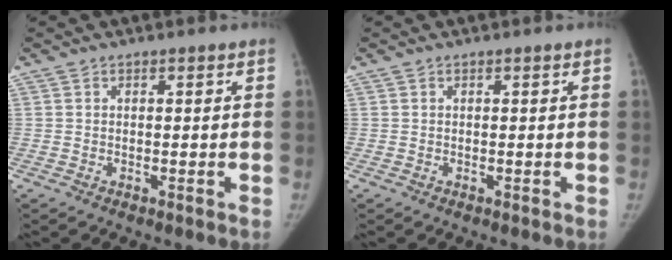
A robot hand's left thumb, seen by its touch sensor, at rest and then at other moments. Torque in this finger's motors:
{"motor_torque": [-0.26, -0.04, -0.34, 0.15, -0.06]}